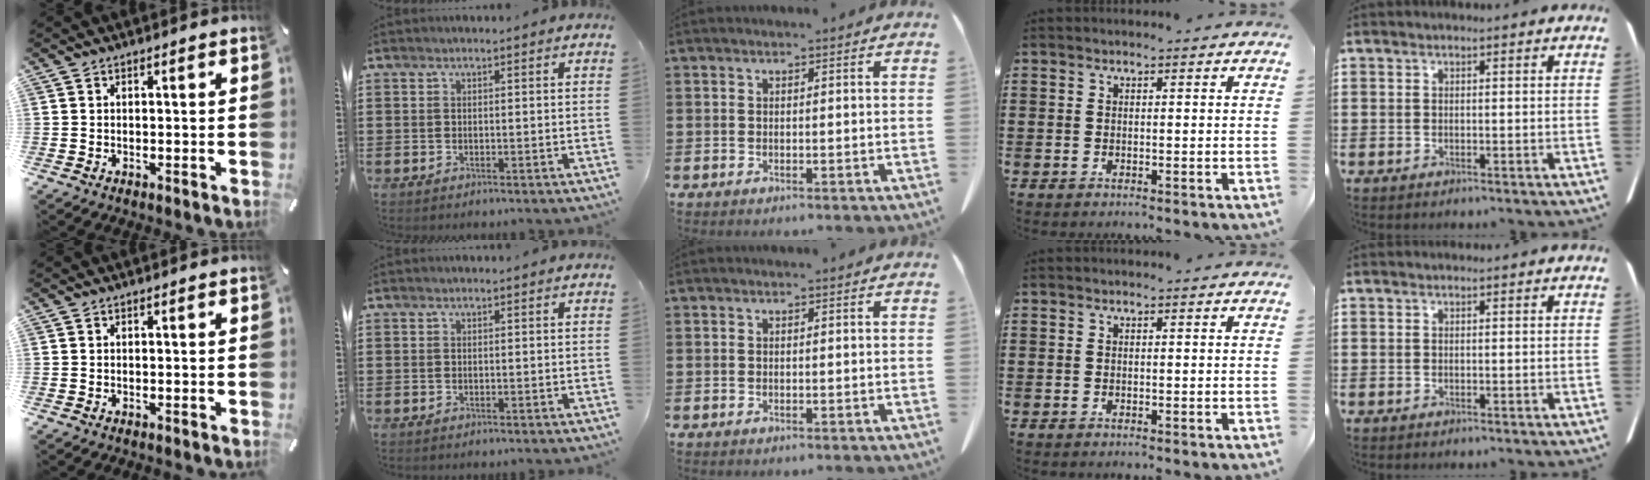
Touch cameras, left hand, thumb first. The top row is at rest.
{}